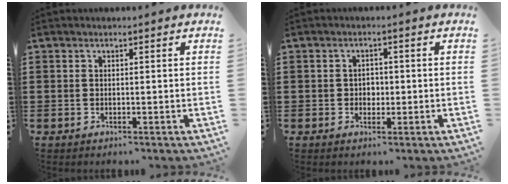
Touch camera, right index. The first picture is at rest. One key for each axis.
{"total": 1.6, "fx": -0.1, "fy": 1.4, "fz": 0.9, "tx": -0.018, "ty": 0.007, "tz": -0.004}